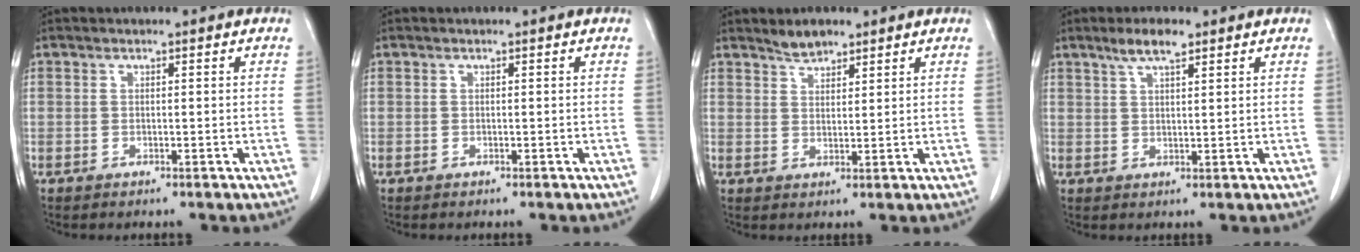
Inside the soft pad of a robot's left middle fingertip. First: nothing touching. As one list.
[{"total": 0.0}, {"total": 3.0, "force": [2.7, 1.0, 0.9], "torque": [-0.020, 0.003, 0.048]}, {"total": 4.3, "force": [3.0, 0.9, 2.9], "torque": [-0.059, 0.005, 0.056]}]